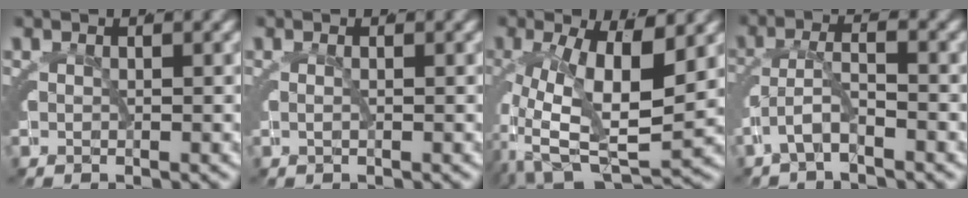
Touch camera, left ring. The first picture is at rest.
{"total": 0.6, "force": [-0.3, -0.5, 0.0], "torque": [-0.002, 0.000, -0.005]}
{"total": 9.7, "force": [-2.3, 5.2, 7.8], "torque": [-0.132, -0.034, -0.023]}
{"total": 2.6, "force": [-1.9, 0.8, 1.6], "torque": [-0.036, -0.007, -0.033]}